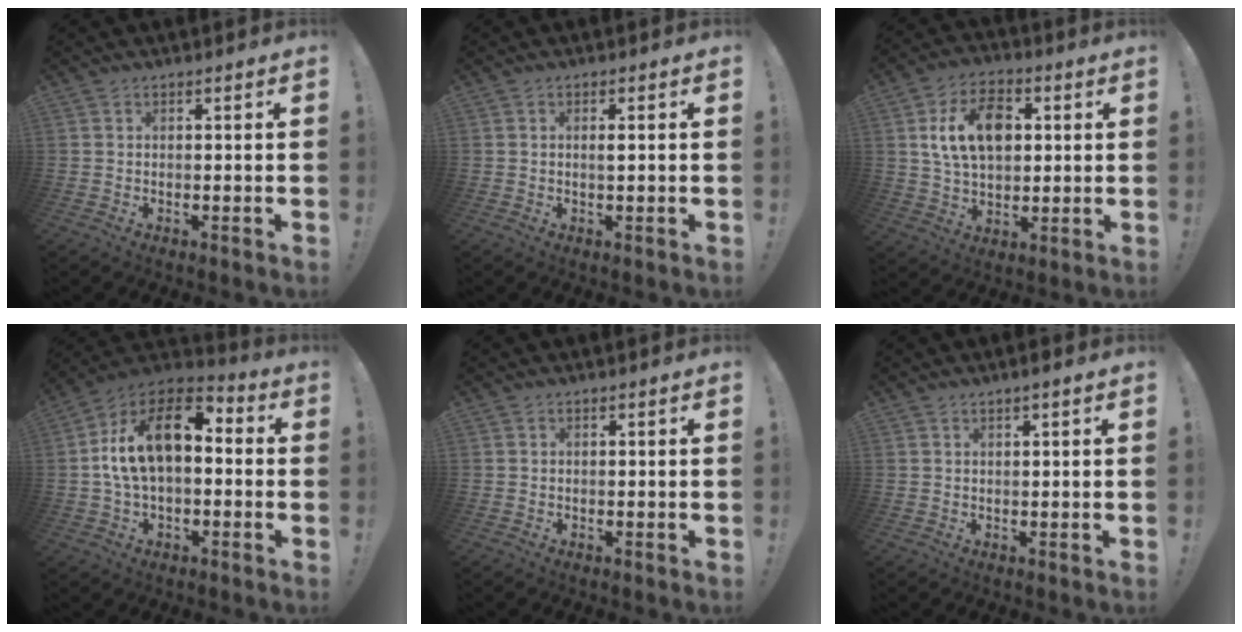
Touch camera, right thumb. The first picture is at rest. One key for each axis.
{"total": 1.0, "fx": 0.3, "fy": 0.0, "fz": 1.0, "tx": -0.012, "ty": -0.003, "tz": 0.003}
{"total": 15.5, "fx": 4.1, "fy": 11.1, "fz": 10.0, "tx": -0.146, "ty": 0.002, "tz": 0.081}
{"total": 17.0, "fx": 3.4, "fy": 9.0, "fz": 14.0, "tx": -0.236, "ty": -0.004, "tz": 0.058}
{"total": 0.0}
{"total": 1.5, "fx": 0.8, "fy": -0.1, "fz": 1.2, "tx": -0.023, "ty": 0.000, "tz": 0.013}